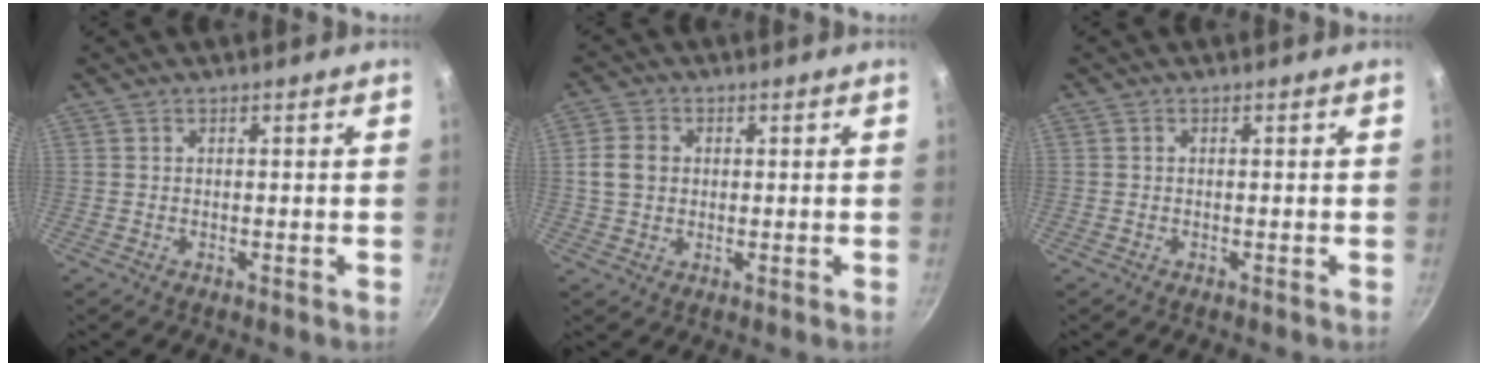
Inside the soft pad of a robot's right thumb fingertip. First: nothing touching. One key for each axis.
{"total": 5.1, "fx": 0.6, "fy": 4.3, "fz": 2.8, "tx": -0.040, "ty": 0.003, "tz": 0.006}
{"total": 0.0}